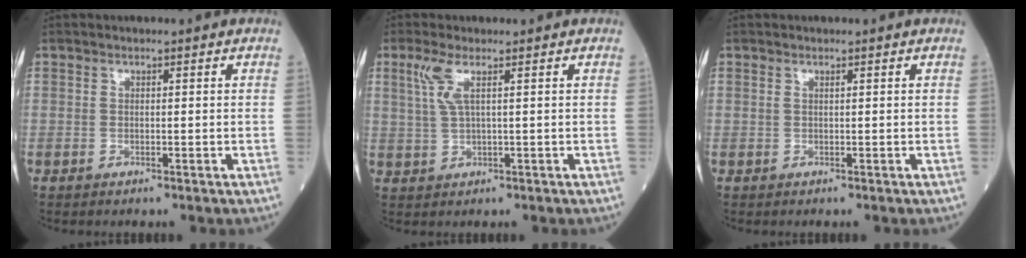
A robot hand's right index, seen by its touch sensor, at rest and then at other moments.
{"total": 3.3, "force": [1.4, 0.2, 3.0], "torque": [-0.076, 0.009, 0.035]}
{"total": 0.0}